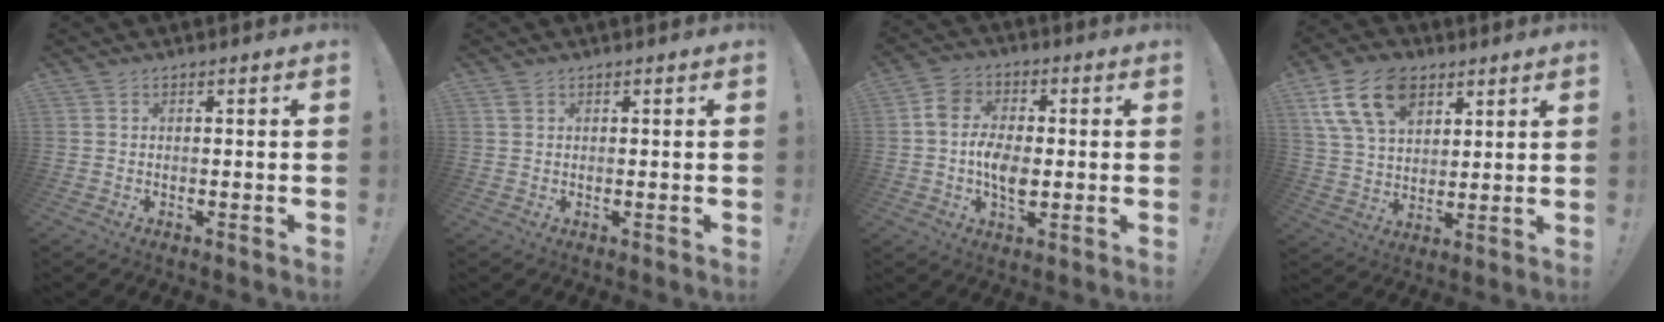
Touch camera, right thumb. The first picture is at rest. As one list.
[{"total": 0.9, "force": [0.5, 0.6, 0.5], "torque": [-0.007, 0.000, 0.009]}, {"total": 10.3, "force": [-1.5, 7.3, 7.1], "torque": [-0.128, 0.008, -0.025]}, {"total": 15.9, "force": [8.2, 10.2, 9.0], "torque": [-0.164, -0.029, 0.154]}]